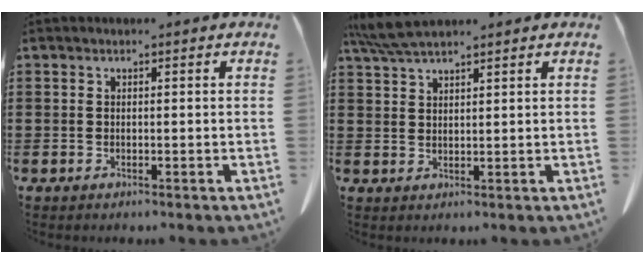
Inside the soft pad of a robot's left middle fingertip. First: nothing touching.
{"total": 4.8, "force": [4.0, 0.6, 2.6], "torque": [-0.062, -0.006, 0.076]}